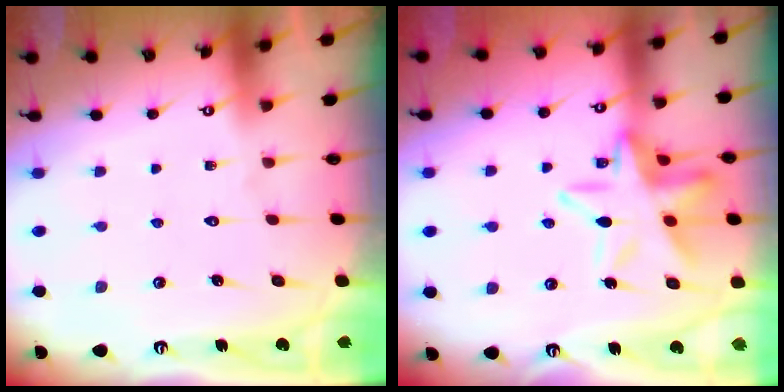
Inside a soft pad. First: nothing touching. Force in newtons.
{"total": 14.9, "press": 14.9, "slide": 1.5}